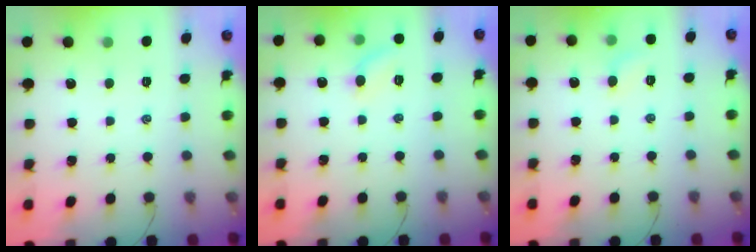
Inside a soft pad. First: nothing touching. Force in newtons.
{"total": 7.1, "press": 6.7, "slide": 2.2}
{"total": 4.9, "press": 4.7, "slide": 1.5}